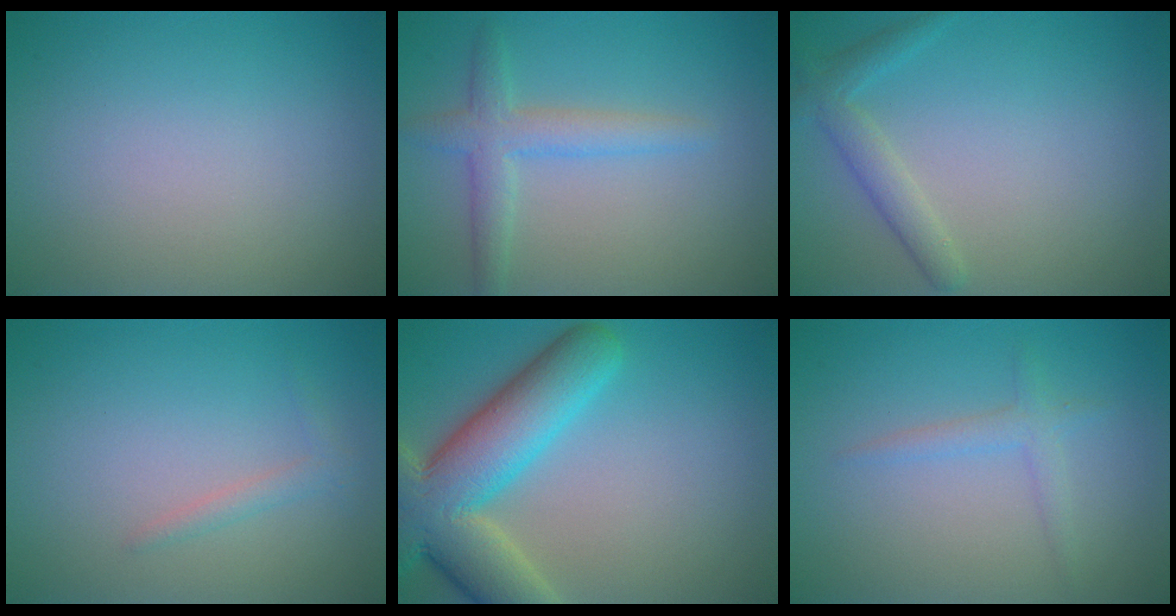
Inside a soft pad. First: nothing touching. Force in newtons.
{"total": 3.1, "press": 3.1, "slide": 0.1}
{"total": 2.3, "press": 2.3, "slide": 0.1}
{"total": 1.1, "press": 1.1, "slide": 0.0}
{"total": 10.3, "press": 10.3, "slide": 0.7}
{"total": 1.5, "press": 1.5, "slide": 0.1}